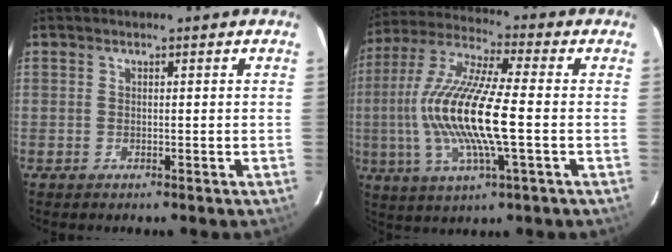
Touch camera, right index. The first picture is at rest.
{"total": 17.5, "force": [-1.9, 2.8, 17.2], "torque": [-0.340, -0.005, -0.042]}